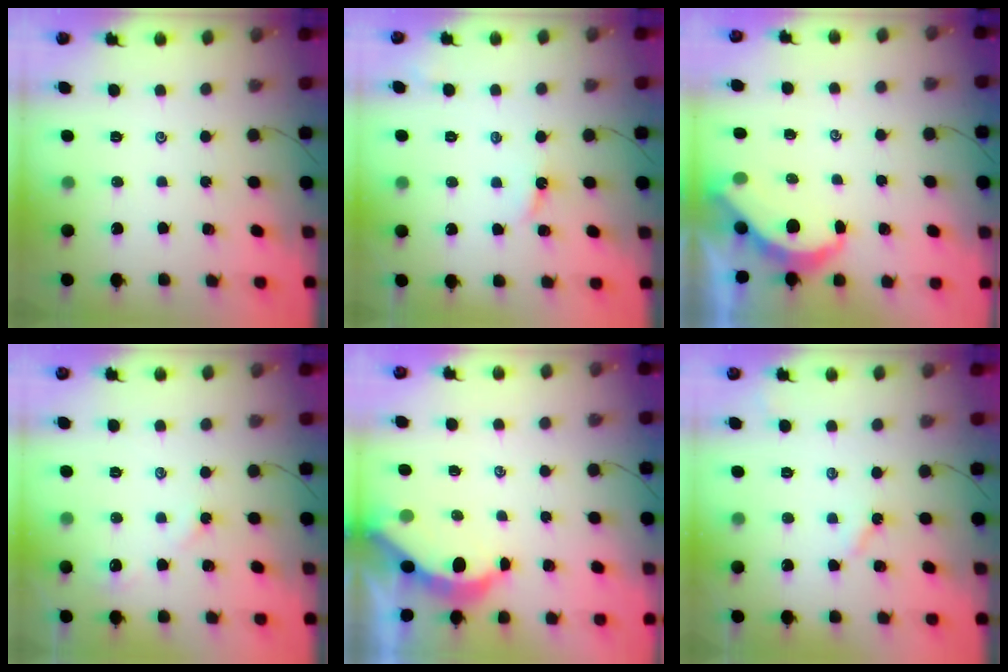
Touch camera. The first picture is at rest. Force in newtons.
{"total": 2.9, "press": 2.9, "slide": 0.2}
{"total": 4.9, "press": 4.9, "slide": 0.3}
{"total": 4.2, "press": 4.2, "slide": 0.7}
{"total": 3.9, "press": 3.9, "slide": 0.5}
{"total": 2.7, "press": 2.7, "slide": 0.3}